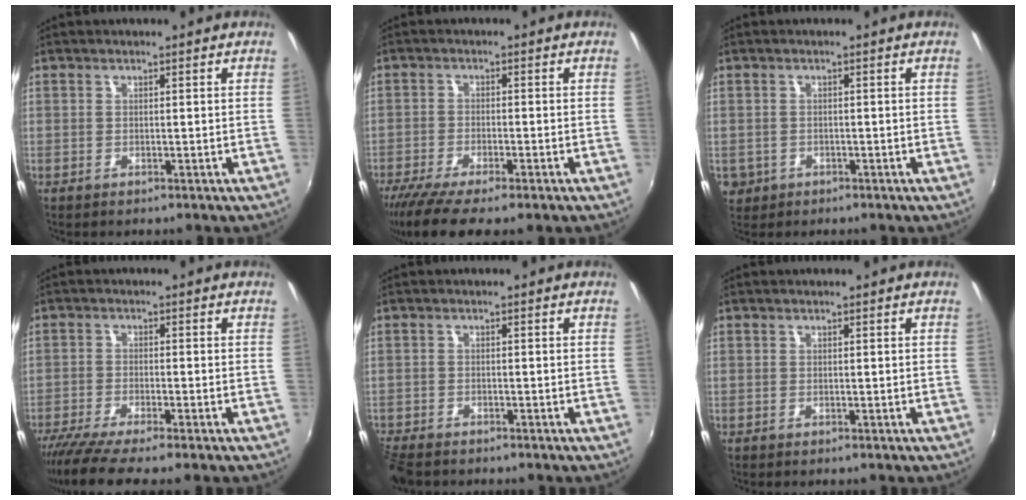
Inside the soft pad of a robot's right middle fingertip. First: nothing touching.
{"total": 9.1, "force": [-7.0, 1.1, 5.8], "torque": [-0.133, -0.043, -0.123]}
{"total": 4.5, "force": [-1.2, 4.0, 1.6], "torque": [-0.048, -0.003, -0.013]}
{"total": 7.5, "force": [-6.2, -0.4, 4.2], "torque": [-0.098, -0.034, -0.111]}
{"total": 5.6, "force": [-5.0, 1.6, 1.9], "torque": [-0.062, -0.026, -0.098]}
{"total": 0.0}